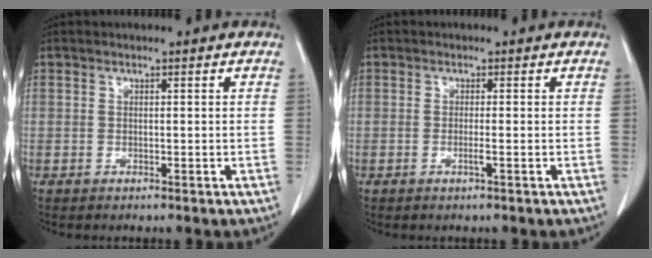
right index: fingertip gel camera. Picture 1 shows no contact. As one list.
[{"total": 1.1, "force": [-0.5, -0.2, 1.0], "torque": [-0.021, -0.002, -0.009]}]